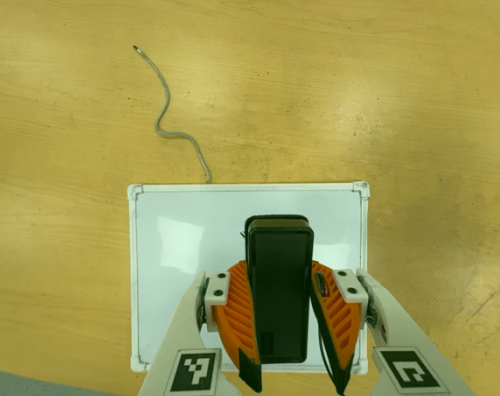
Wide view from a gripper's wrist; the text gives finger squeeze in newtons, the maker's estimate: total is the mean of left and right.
{"total": 6.3, "left": 5.6, "right": 7.1}